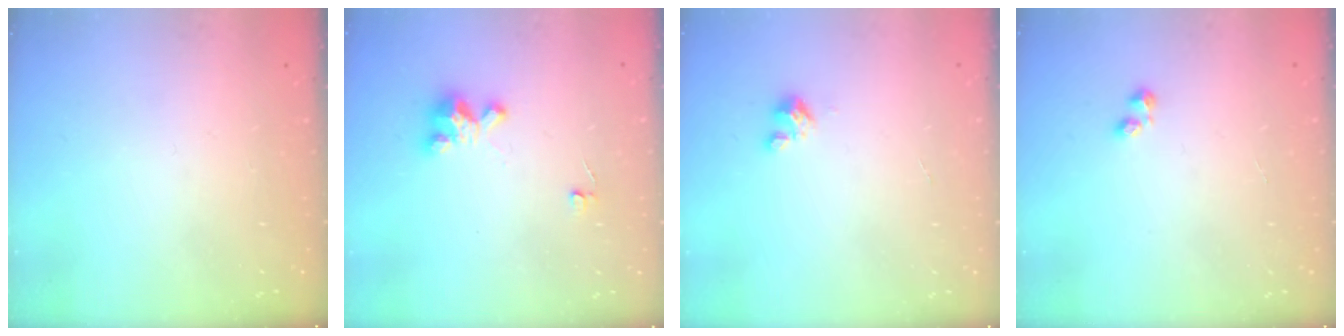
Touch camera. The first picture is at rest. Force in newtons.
{"total": 3.6, "press": 3.6, "slide": 0.2}
{"total": 2.9, "press": 2.9, "slide": 0.2}
{"total": 1.9, "press": 1.8, "slide": 0.5}